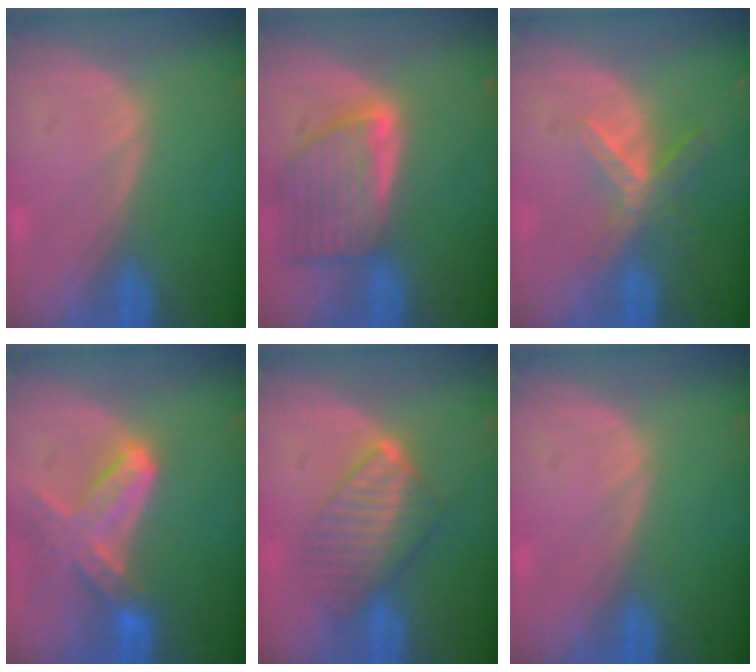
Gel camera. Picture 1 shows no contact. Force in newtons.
{"total": 7.9, "press": 7.2, "slide": 3.3}
{"total": 5.8, "press": 5.0, "slide": 2.9}
{"total": 7.7, "press": 6.8, "slide": 3.5}
{"total": 6.4, "press": 6.3, "slide": 0.8}
{"total": 0.0}